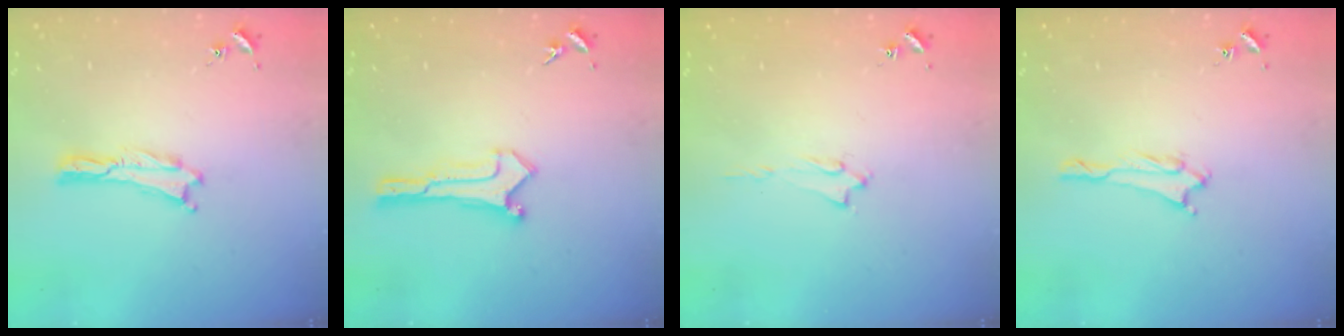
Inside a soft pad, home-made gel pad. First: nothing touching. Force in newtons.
{"total": 0.6, "press": 0.6, "slide": 0.0}
{"total": 1.6, "press": 1.6, "slide": 0.2}
{"total": 1.6, "press": 1.6, "slide": 0.1}